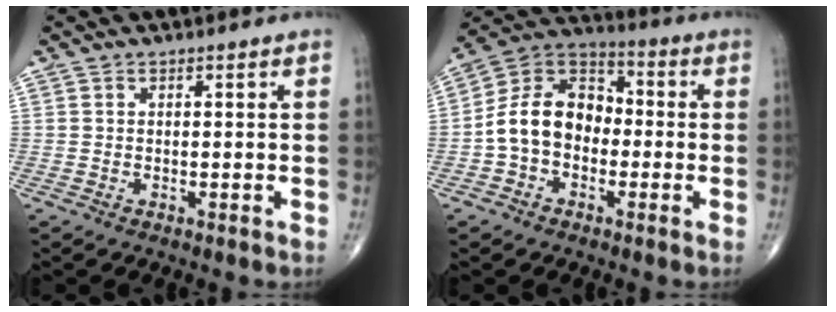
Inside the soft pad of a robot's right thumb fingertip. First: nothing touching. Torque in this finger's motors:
{"motor_torque": [1.87, 2.07, 1.11, -0.69, 0.08]}